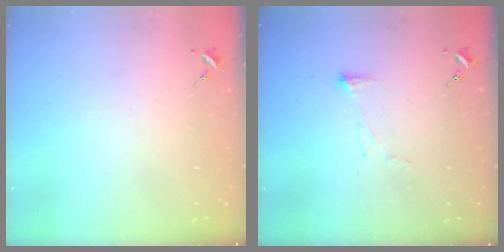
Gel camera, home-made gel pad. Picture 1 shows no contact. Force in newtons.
{"total": 3.8, "press": 3.8, "slide": 0.6}